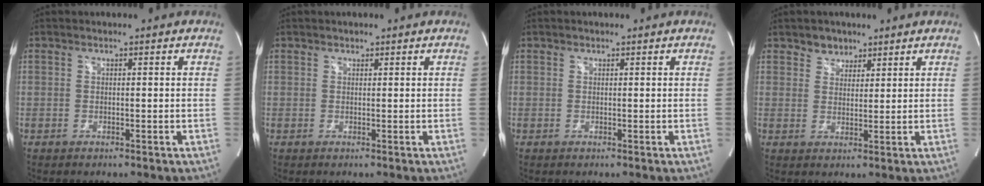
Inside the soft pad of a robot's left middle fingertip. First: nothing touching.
{"total": 0.6, "force": [0.4, 0.4, 0.1], "torque": [-0.001, -0.002, 0.005]}
{"total": 0.0}
{"total": 3.1, "force": [2.3, 2.1, 0.3], "torque": [0.001, 0.002, 0.036]}